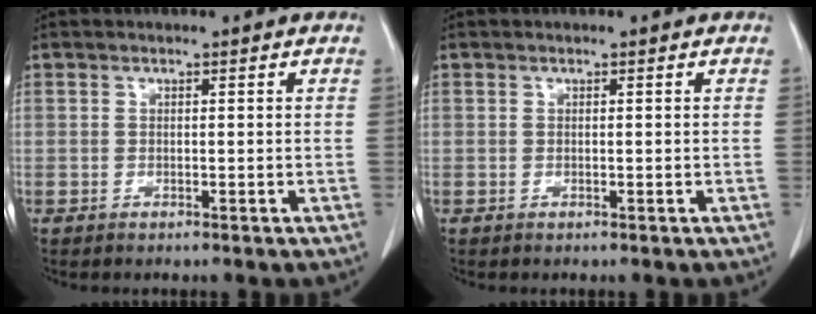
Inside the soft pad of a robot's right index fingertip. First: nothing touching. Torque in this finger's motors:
{"motor_torque": [0.00, 0.00, 0.00, 0.00]}